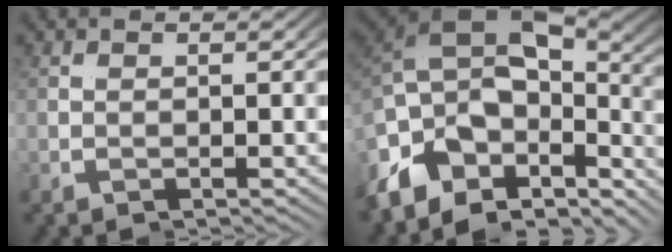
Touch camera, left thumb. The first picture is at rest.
{"total": 11.1, "force": [0.7, 5.3, 9.7], "torque": [-0.184, 0.021, 0.000]}